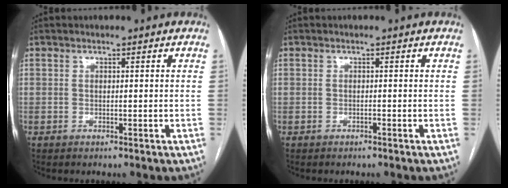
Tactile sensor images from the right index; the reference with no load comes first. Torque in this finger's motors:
{"motor_torque": [-0.06, 0.02, 0.05, 0.02]}